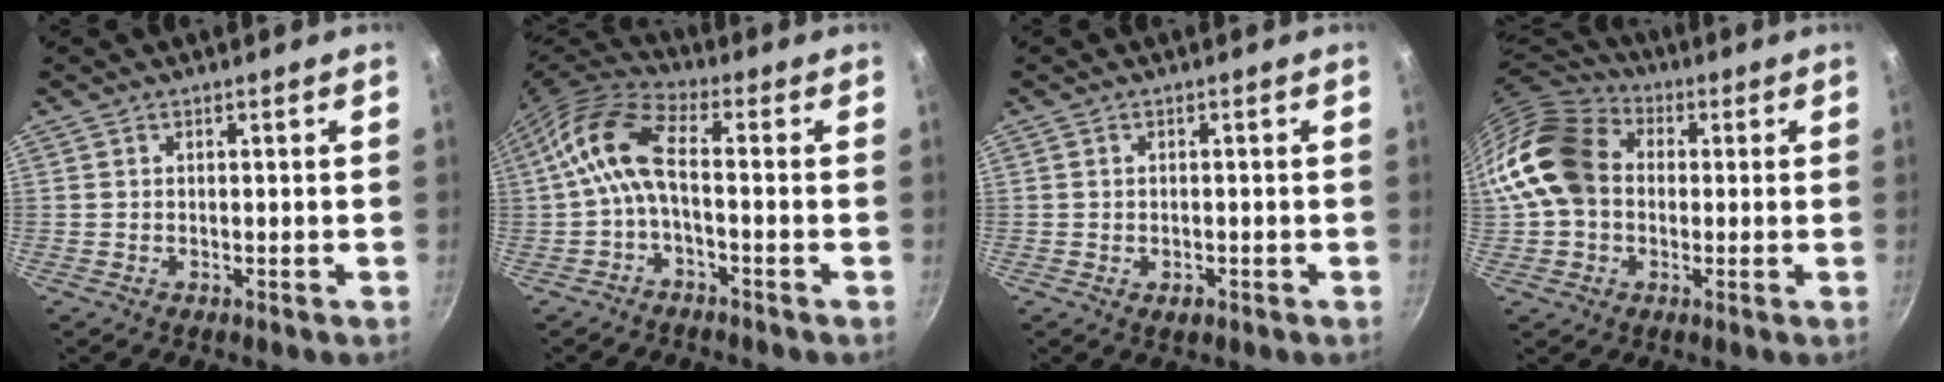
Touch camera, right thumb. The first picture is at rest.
{"total": 9.6, "force": [-1.4, 4.0, 8.6], "torque": [-0.189, 0.035, -0.043]}
{"total": 1.7, "force": [-0.7, 1.1, 1.1], "torque": [-0.014, 0.000, -0.011]}
{"total": 16.7, "force": [0.8, 13.2, 10.3], "torque": [-0.185, 0.036, 0.002]}